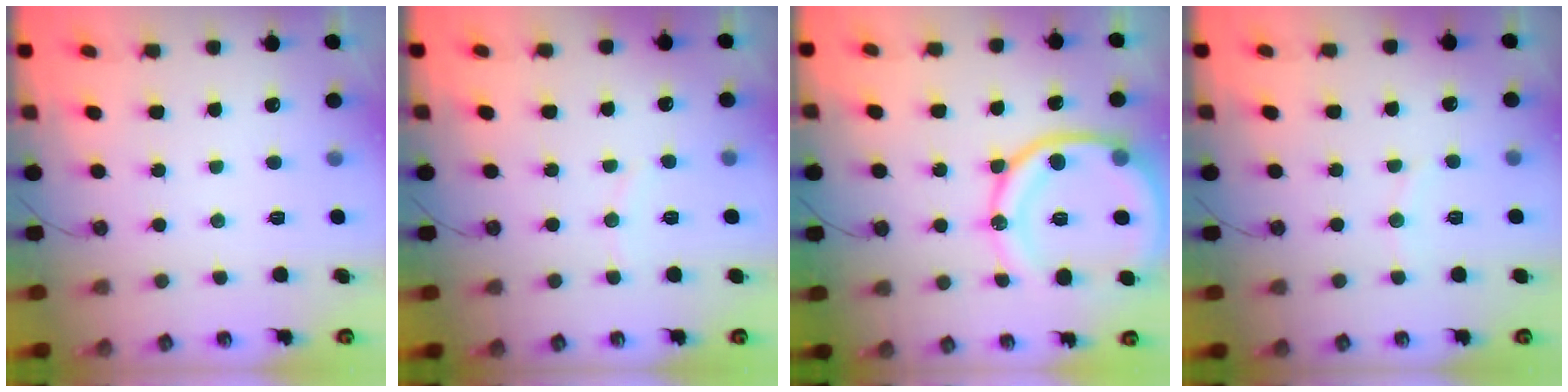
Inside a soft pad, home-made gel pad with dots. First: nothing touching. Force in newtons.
{"total": 4.0, "press": 4.0, "slide": 0.5}
{"total": 19.1, "press": 19.0, "slide": 2.2}
{"total": 3.7, "press": 3.6, "slide": 0.8}